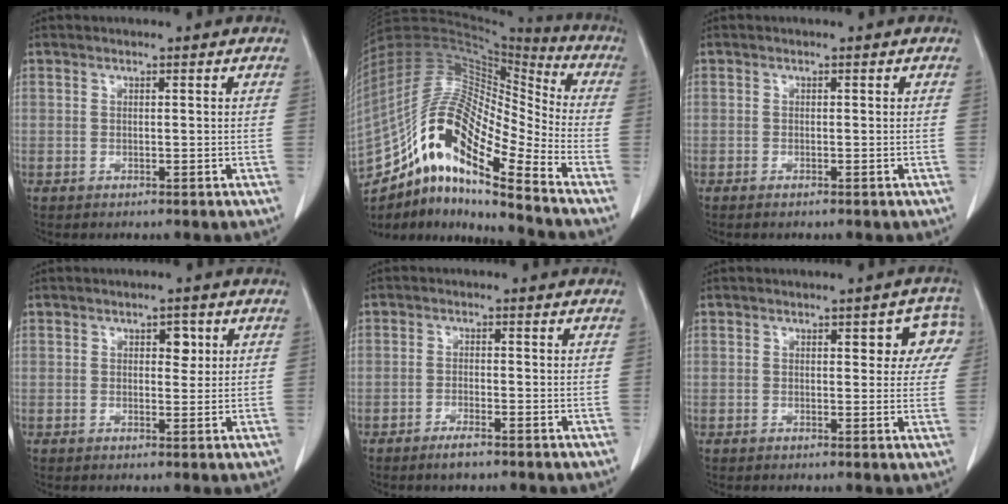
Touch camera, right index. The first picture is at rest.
{"total": 19.5, "force": [-12.5, 3.7, 14.5], "torque": [-0.292, 0.031, -0.223]}
{"total": 0.6, "force": [-0.5, 0.1, 0.4], "torque": [-0.012, -0.002, -0.007]}
{"total": 2.3, "force": [0.8, 1.4, 1.7], "torque": [-0.019, 0.003, 0.011]}
{"total": 2.6, "force": [-2.0, 0.4, 1.7], "torque": [-0.033, -0.002, -0.036]}
{"total": 5.6, "force": [2.0, 2.7, 4.5], "torque": [-0.030, 0.016, 0.018]}